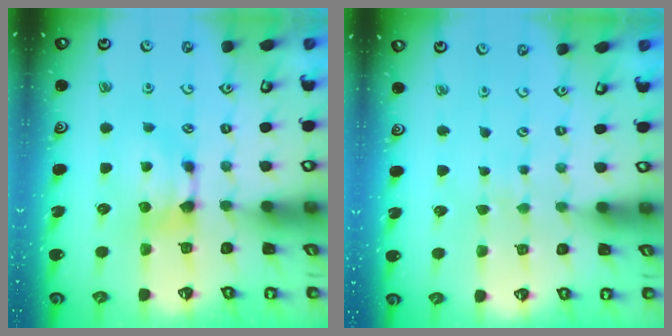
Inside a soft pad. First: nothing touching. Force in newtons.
{"total": 4.9, "press": 4.9, "slide": 0.3}